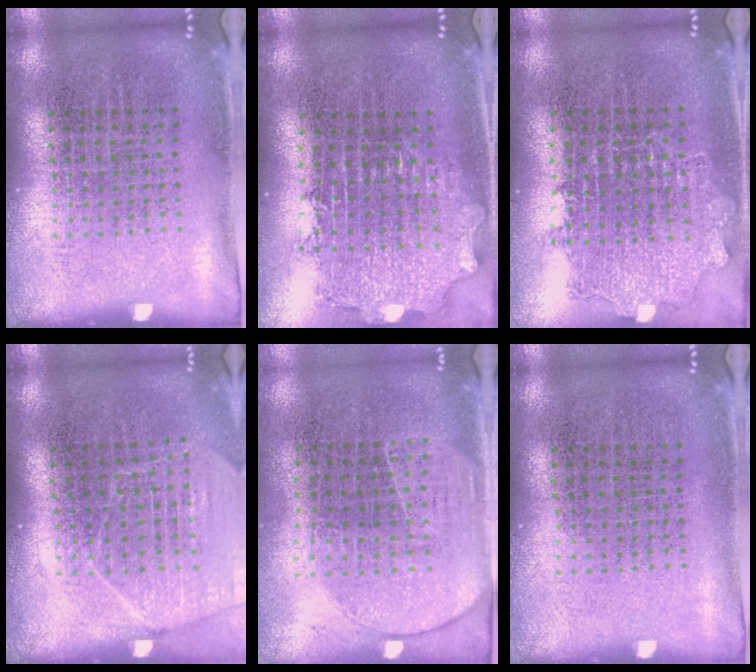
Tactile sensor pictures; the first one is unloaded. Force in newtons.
{"total": 2.0, "press": 1.6, "slide": 1.2}
{"total": 1.1, "press": 1.1, "slide": 0.3}
{"total": 1.6, "press": 1.6, "slide": 0.3}
{"total": 1.8, "press": 1.5, "slide": 0.9}
{"total": 0.0}